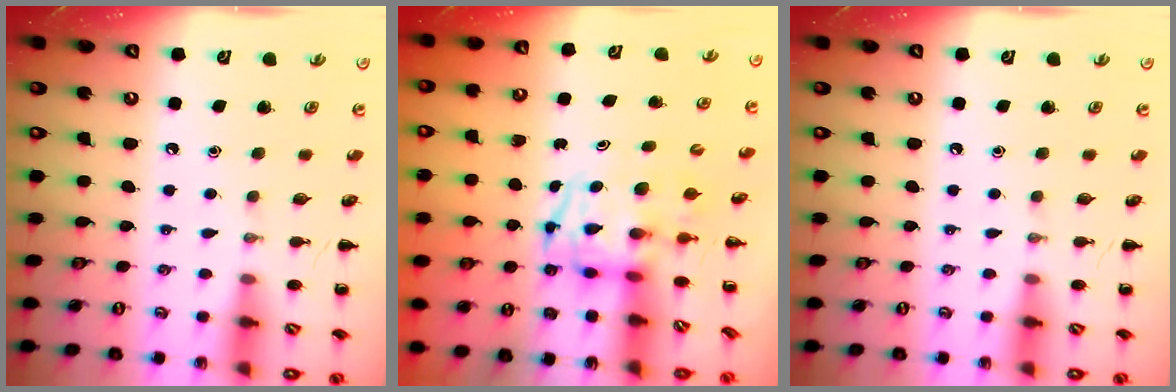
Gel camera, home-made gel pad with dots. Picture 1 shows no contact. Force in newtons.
{"total": 3.8, "press": 3.7, "slide": 0.8}
{"total": 0.0}